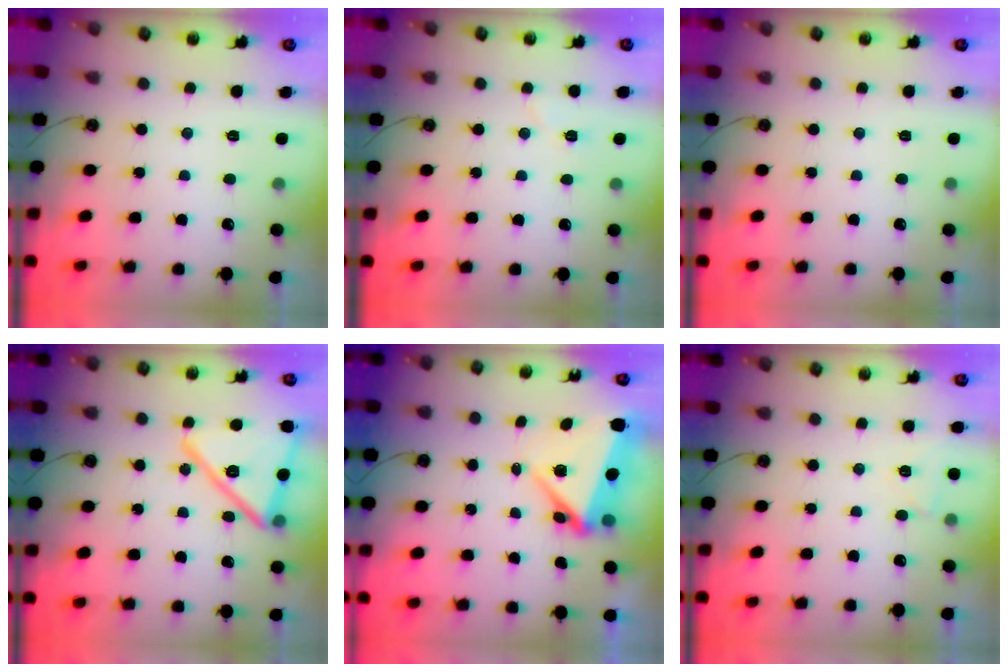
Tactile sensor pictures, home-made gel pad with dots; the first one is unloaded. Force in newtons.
{"total": 5.3, "press": 5.0, "slide": 1.8}
{"total": 0.0}
{"total": 18.3, "press": 17.9, "slide": 3.6}
{"total": 7.3, "press": 7.0, "slide": 1.8}
{"total": 4.5, "press": 4.4, "slide": 0.8}